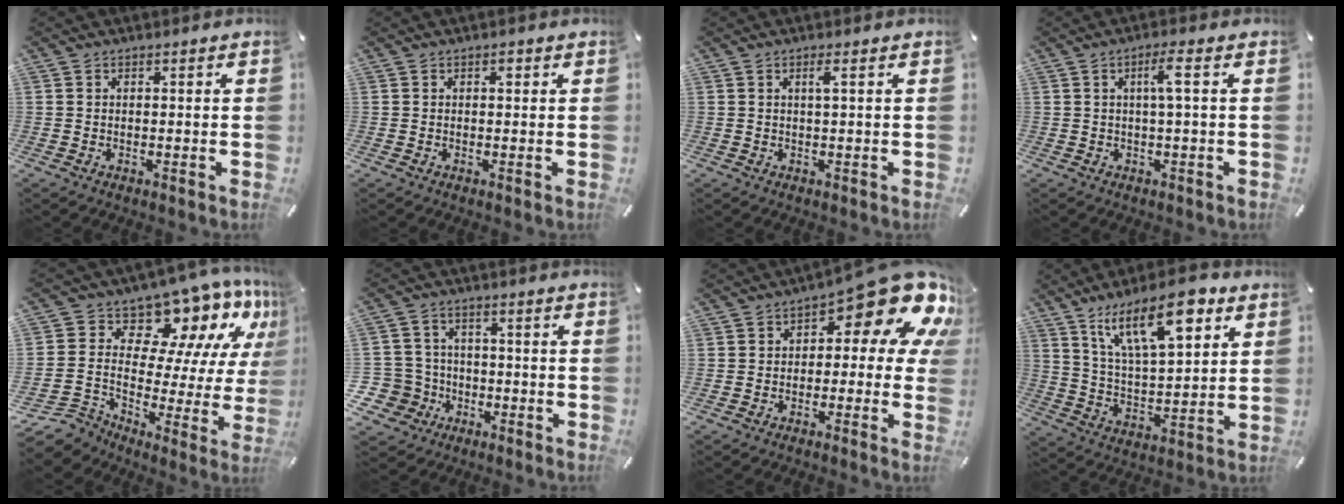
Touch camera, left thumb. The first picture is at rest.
{"total": 1.0, "force": [0.3, 0.7, 0.7], "torque": [-0.006, 0.002, 0.002]}
{"total": 1.8, "force": [0.5, 0.0, 1.7], "torque": [-0.034, 0.001, 0.006]}
{"total": 4.4, "force": [0.8, 0.3, 4.3], "torque": [-0.077, 0.000, 0.006]}
{"total": 14.3, "force": [6.3, 10.9, 6.8], "torque": [-0.105, -0.078, 0.128]}
{"total": 11.2, "force": [-3.3, 10.5, 2.4], "torque": [-0.077, 0.025, -0.053]}
{"total": 16.4, "force": [8.3, 6.3, 12.6], "torque": [-0.164, -0.063, 0.135]}
{"total": 17.8, "force": [10.1, 7.4, 12.7], "torque": [-0.220, -0.032, 0.166]}